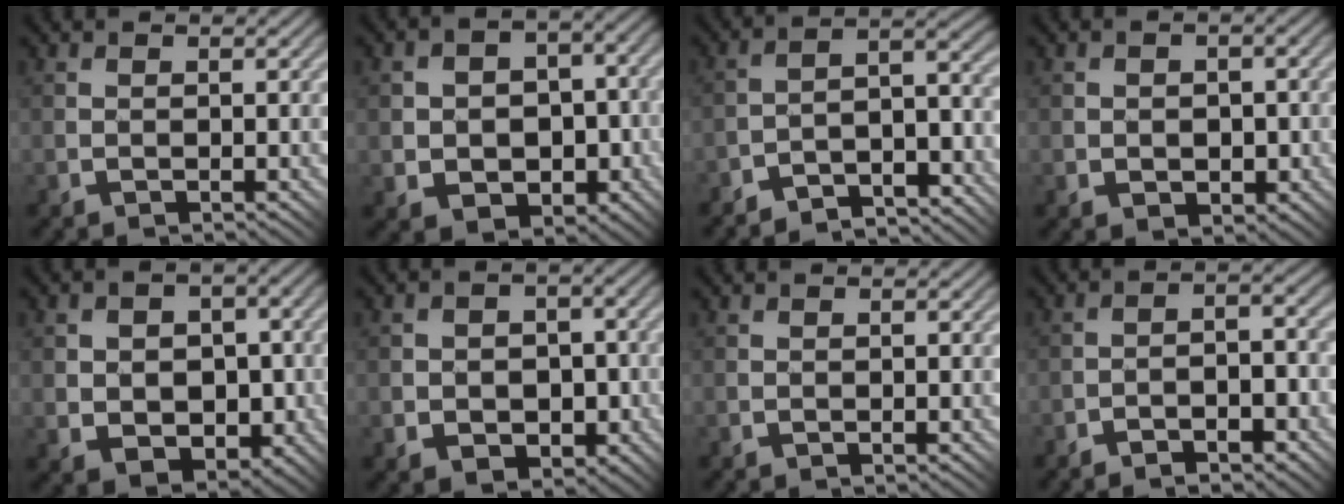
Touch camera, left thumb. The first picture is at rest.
{"total": 7.7, "force": [-1.7, 5.9, 4.7], "torque": [-0.089, -0.016, -0.027]}
{"total": 6.8, "force": [-5.9, 1.7, 3.0], "torque": [-0.029, 0.001, -0.114]}
{"total": 2.9, "force": [-0.4, 2.2, 1.8], "torque": [-0.032, -0.008, 0.003]}
{"total": 7.6, "force": [-0.6, 5.8, 4.9], "torque": [-0.084, -0.011, -0.006]}
{"total": 5.5, "force": [-1.4, 4.3, 3.1], "torque": [-0.052, -0.014, -0.027]}
{"total": 0.0}
{"total": 5.9, "force": [-3.5, 2.0, 4.3], "torque": [-0.068, 0.001, -0.057]}